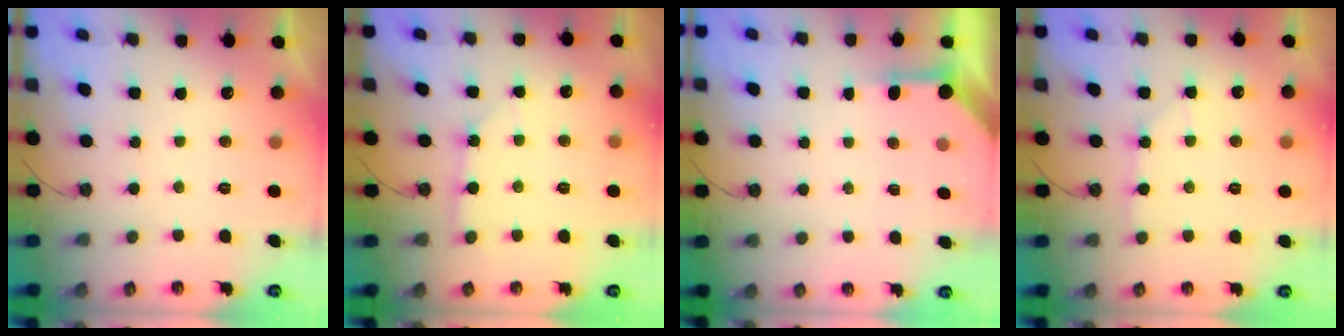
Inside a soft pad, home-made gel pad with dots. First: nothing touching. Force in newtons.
{"total": 2.8, "press": 2.8, "slide": 0.3}
{"total": 3.7, "press": 3.7, "slide": 0.5}
{"total": 3.9, "press": 3.9, "slide": 0.5}